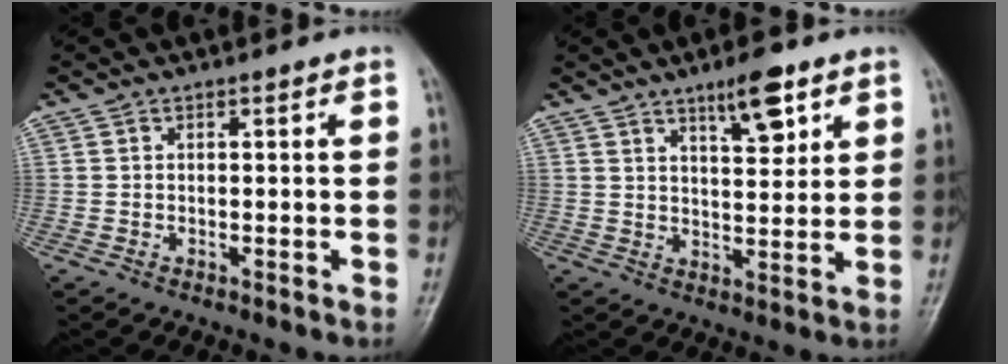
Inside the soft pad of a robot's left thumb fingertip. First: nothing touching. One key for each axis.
{"total": 7.4, "fx": 4.5, "fy": 2.4, "fz": 5.3, "tx": -0.068, "ty": -0.029, "tz": 0.069}